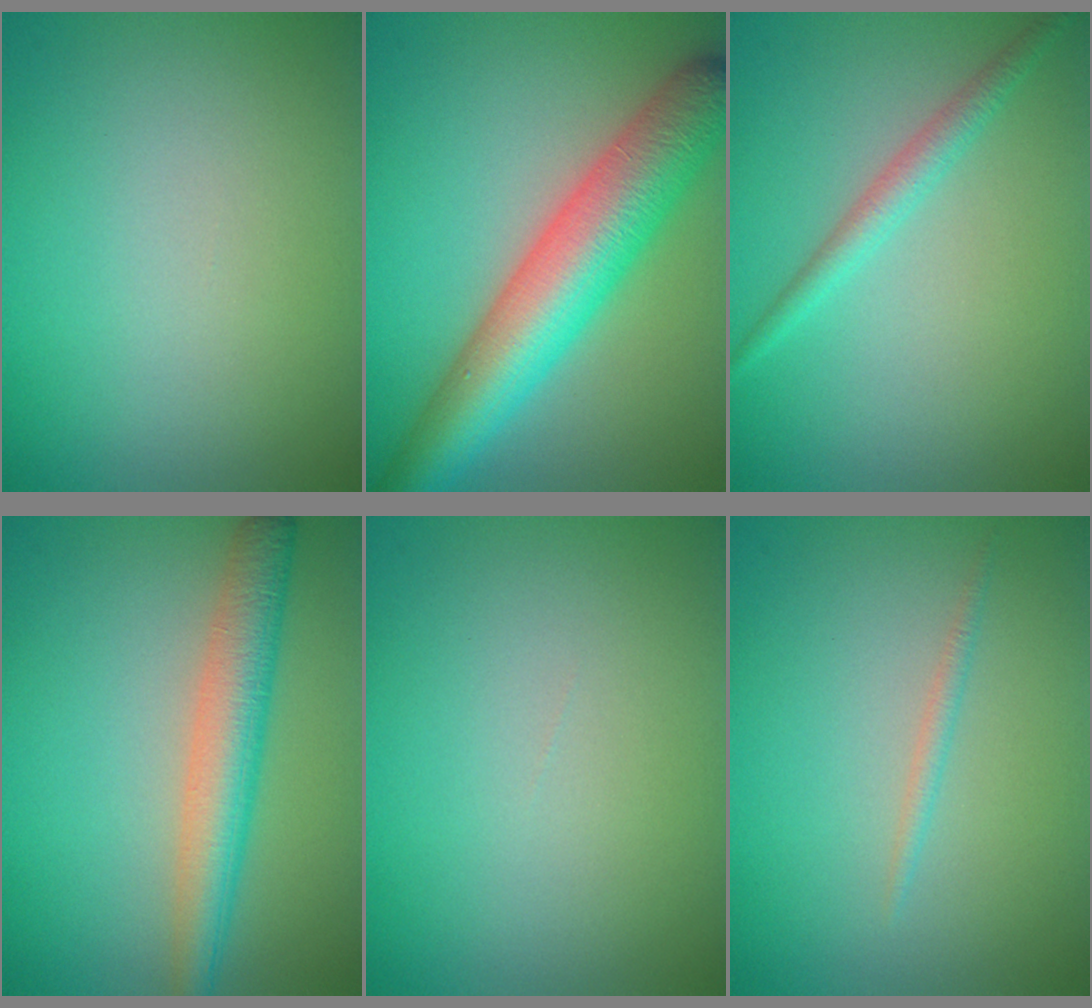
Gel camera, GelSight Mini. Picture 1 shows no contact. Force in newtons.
{"total": 9.0, "press": 9.0, "slide": 0.2}
{"total": 1.9, "press": 1.9, "slide": 0.0}
{"total": 4.8, "press": 4.8, "slide": 0.2}
{"total": 0.0}
{"total": 0.8, "press": 0.8, "slide": 0.0}